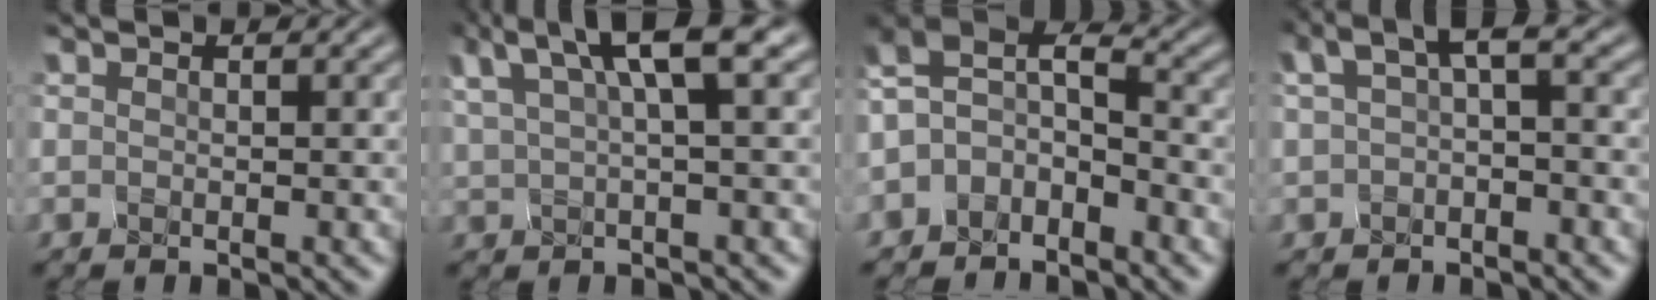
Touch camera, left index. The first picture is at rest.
{"total": 4.9, "force": [3.3, 0.3, 3.7], "torque": [-0.053, 0.021, 0.064]}
{"total": 4.1, "force": [-2.7, 2.1, 2.3], "torque": [-0.050, 0.014, -0.051]}
{"total": 1.8, "force": [0.2, 0.1, 1.8], "torque": [-0.041, 0.011, 0.013]}